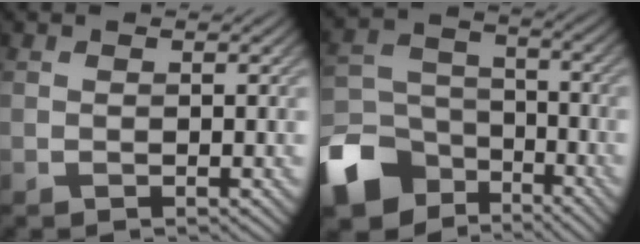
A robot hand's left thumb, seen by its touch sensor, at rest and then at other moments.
{"total": 13.5, "force": [-8.4, 8.8, 6.0], "torque": [-0.172, -0.034, -0.161]}